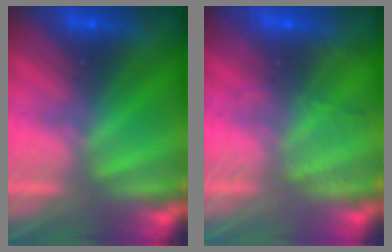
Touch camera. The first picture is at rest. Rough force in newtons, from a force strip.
{"total": 2.0}